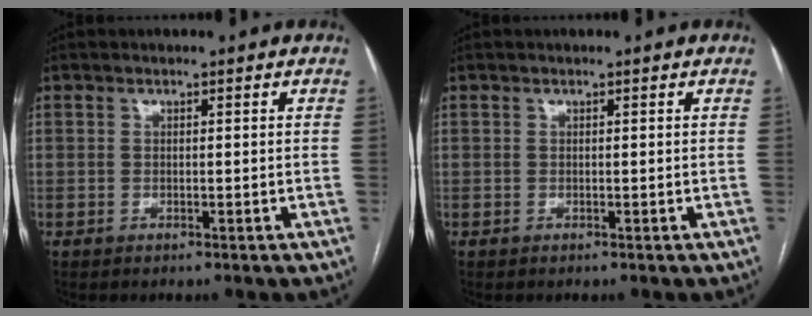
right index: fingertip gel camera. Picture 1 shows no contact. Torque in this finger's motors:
{"motor_torque": [0.00, 0.00, 0.00, 0.00]}